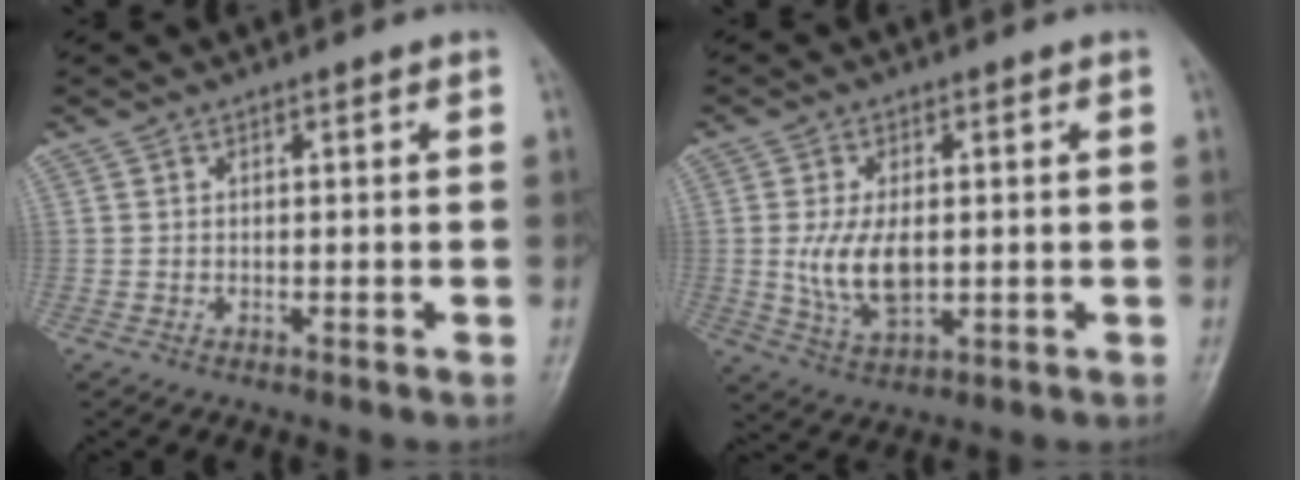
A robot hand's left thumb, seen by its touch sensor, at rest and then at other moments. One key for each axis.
{"total": 8.7, "fx": -0.1, "fy": 4.8, "fz": 7.2, "tx": -0.136, "ty": -0.008, "tz": 0.006}